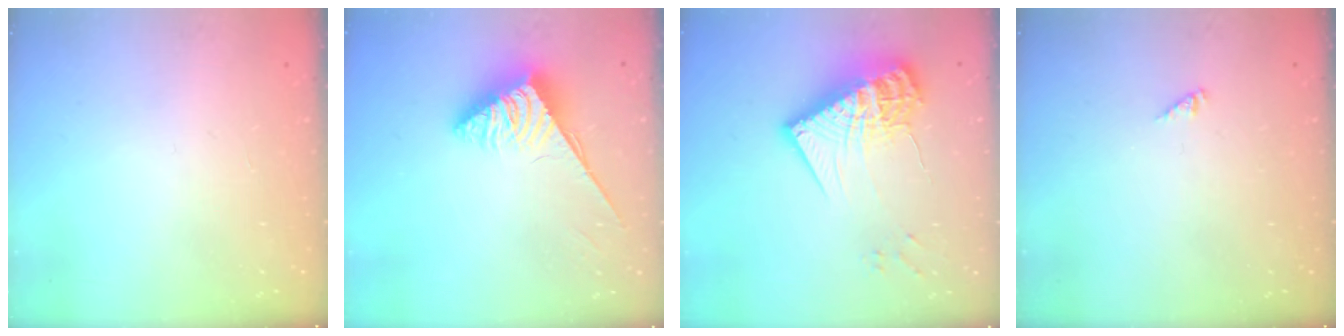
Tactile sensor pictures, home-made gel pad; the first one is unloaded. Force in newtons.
{"total": 3.6, "press": 3.6, "slide": 0.6}
{"total": 19.8, "press": 19.7, "slide": 1.9}
{"total": 0.0}